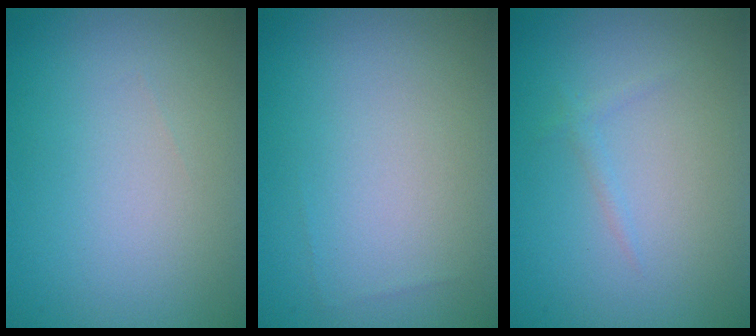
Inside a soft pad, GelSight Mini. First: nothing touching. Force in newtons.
{"total": 0.0}
{"total": 0.8, "press": 0.8, "slide": 0.0}